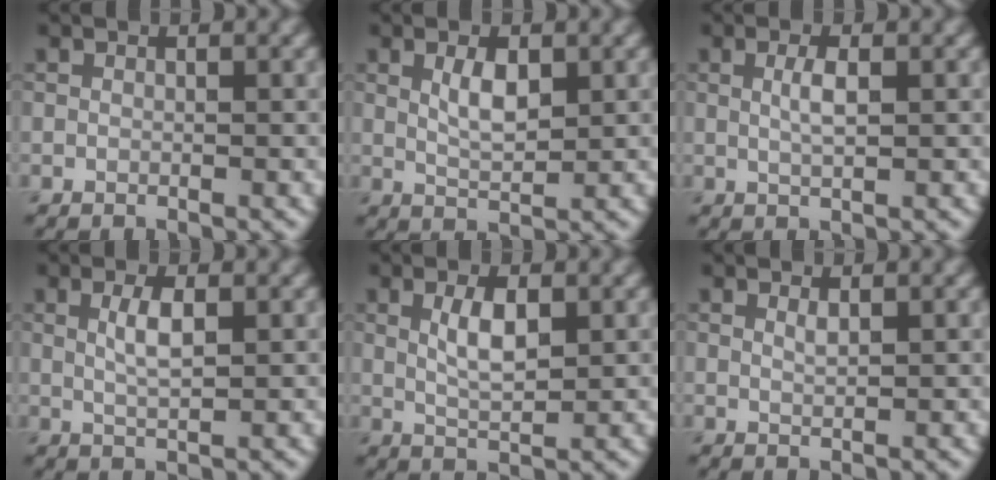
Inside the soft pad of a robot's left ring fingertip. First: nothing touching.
{"total": 2.7, "force": [0.8, 1.1, 2.3], "torque": [-0.045, 0.000, 0.018]}
{"total": 1.8, "force": [0.3, 0.5, 1.7], "torque": [-0.034, 0.003, 0.007]}
{"total": 2.3, "force": [0.5, 0.6, 2.2], "torque": [-0.043, 0.002, 0.011]}
{"total": 3.1, "force": [0.7, 1.2, 2.8], "torque": [-0.058, 0.001, 0.016]}
{"total": 0.8, "force": [0.5, 0.2, 0.6], "torque": [-0.011, -0.001, 0.010]}